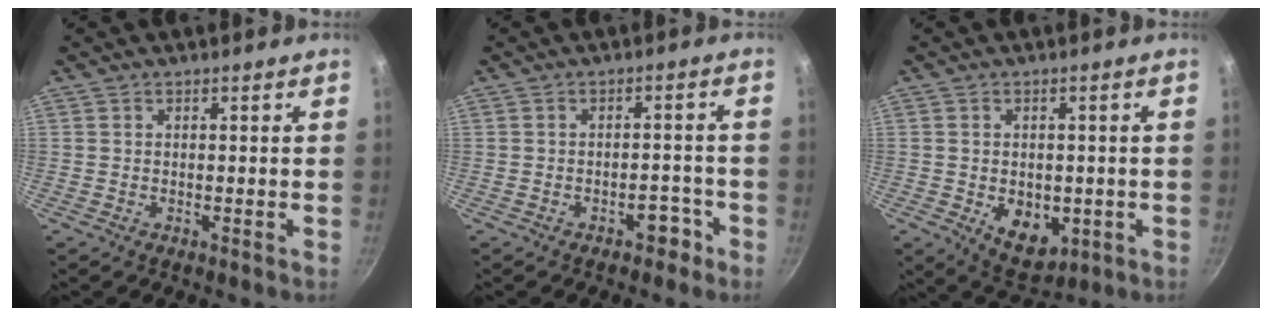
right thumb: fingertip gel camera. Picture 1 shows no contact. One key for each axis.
{"total": 3.6, "fx": -2.2, "fy": 2.1, "fz": 2.0, "tx": -0.004, "ty": 0.028, "tz": -0.022}
{"total": 8.8, "fx": -1.9, "fy": 6.0, "fz": 6.1, "tx": -0.060, "ty": -0.008, "tz": -0.012}